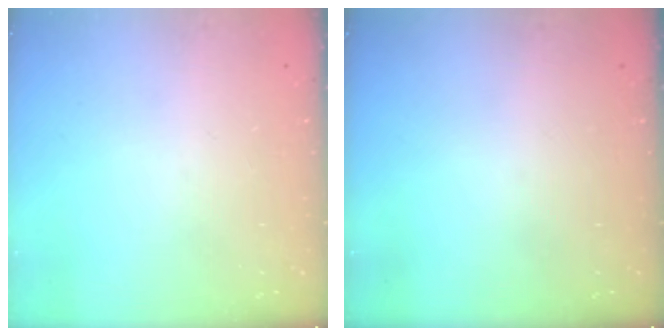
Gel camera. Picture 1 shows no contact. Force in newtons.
{"total": 0.0}